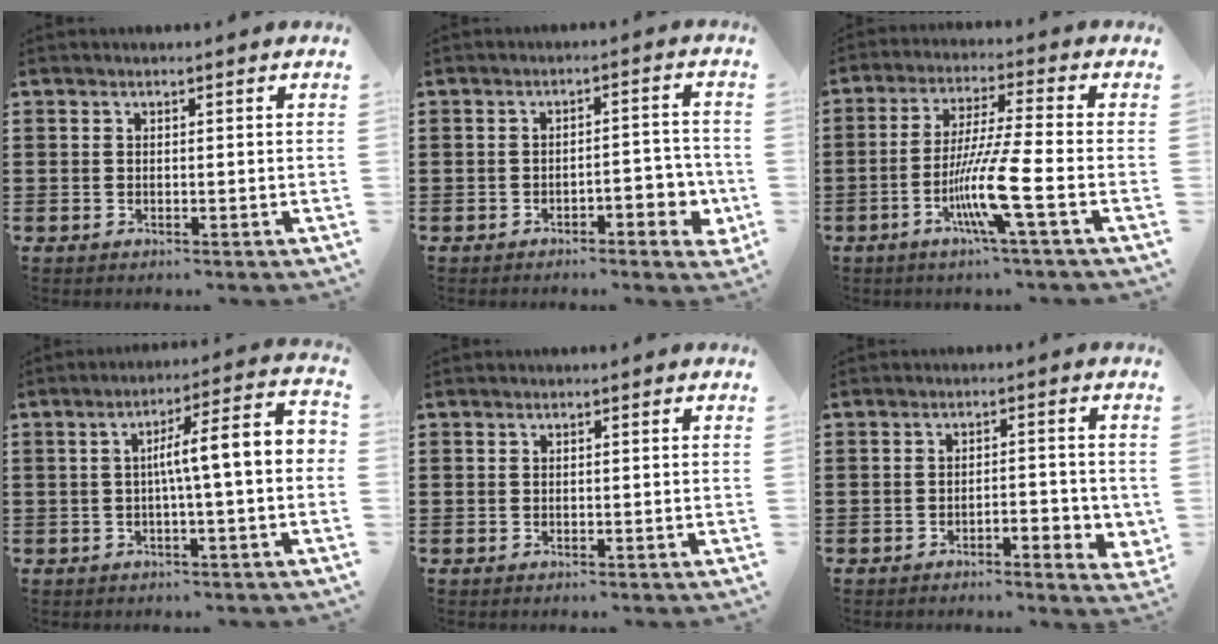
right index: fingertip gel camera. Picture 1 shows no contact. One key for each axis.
{"total": 4.4, "fx": -2.3, "fy": 1.8, "fz": 3.3, "tx": -0.047, "ty": 0.005, "tz": -0.043}
{"total": 9.8, "fx": -3.8, "fy": -0.3, "fz": 9.0, "tx": -0.184, "ty": -0.019, "tz": -0.077}
{"total": 6.9, "fx": -0.4, "fy": 0.5, "fz": 6.9, "tx": -0.120, "ty": -0.006, "tz": -0.016}
{"total": 0.0}
{"total": 3.2, "fx": -1.5, "fy": 1.1, "fz": 2.6, "tx": -0.043, "ty": 0.006, "tz": -0.027}